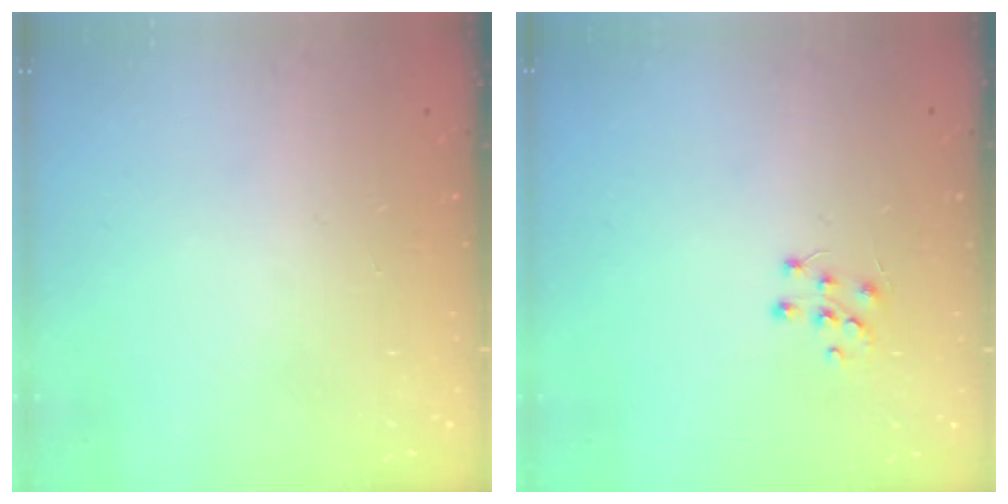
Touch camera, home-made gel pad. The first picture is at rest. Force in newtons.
{"total": 5.5, "press": 5.5, "slide": 0.6}